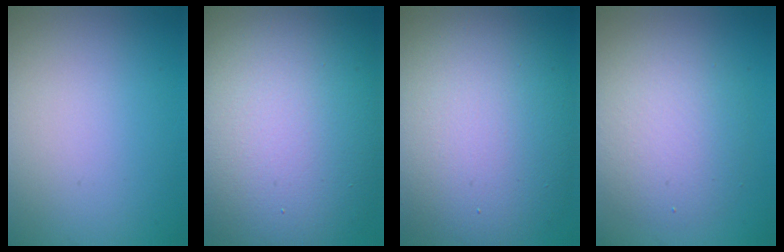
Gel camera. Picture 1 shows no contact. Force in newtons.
{"total": 17.8, "press": 17.7, "slide": 1.1}
{"total": 13.4, "press": 13.4, "slide": 0.8}
{"total": 4.6, "press": 4.6, "slide": 0.3}